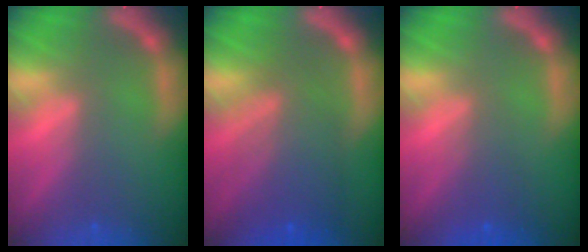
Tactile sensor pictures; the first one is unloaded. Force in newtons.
{"total": 7.1}
{"total": 2.5}